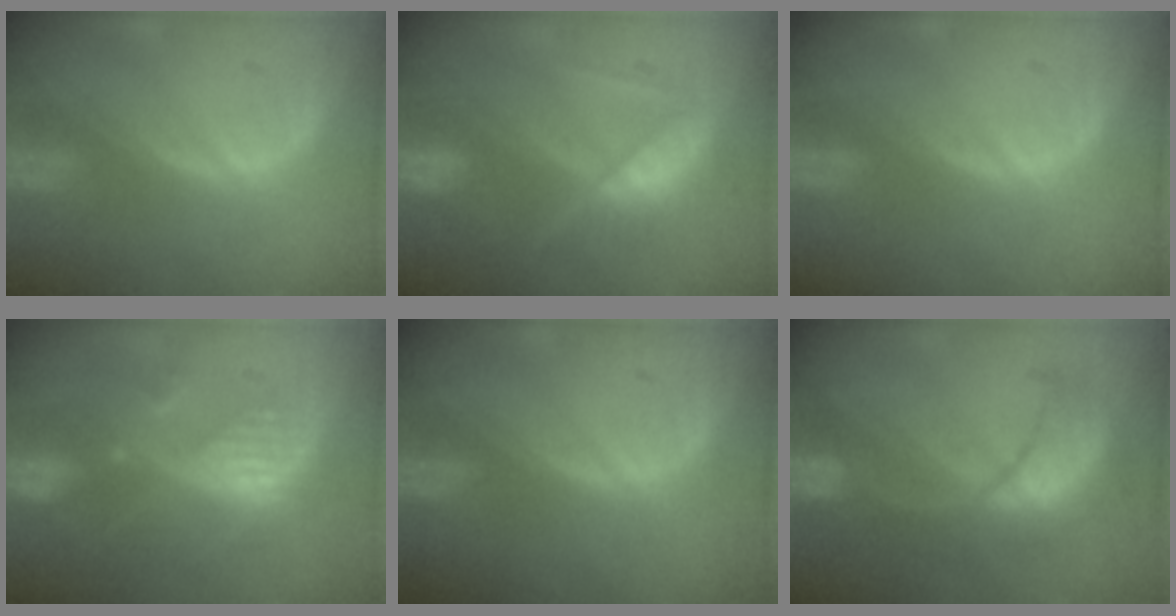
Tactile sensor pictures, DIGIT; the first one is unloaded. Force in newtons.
{"total": 7.3, "press": 6.6, "slide": 3.3}
{"total": 0.0}
{"total": 8.8, "press": 7.9, "slide": 3.8}
{"total": 0.0}
{"total": 8.9, "press": 8.9, "slide": 0.6}